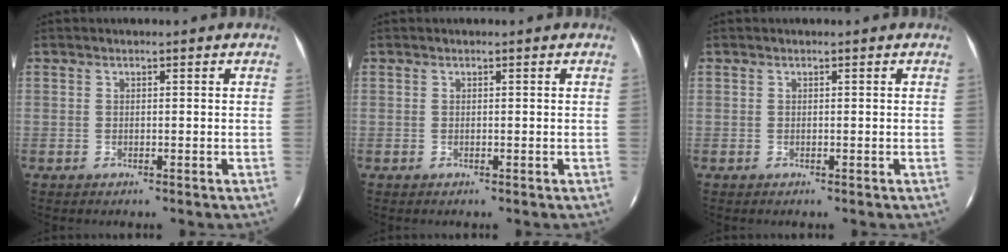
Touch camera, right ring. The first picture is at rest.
{"total": 0.0}
{"total": 0.0}